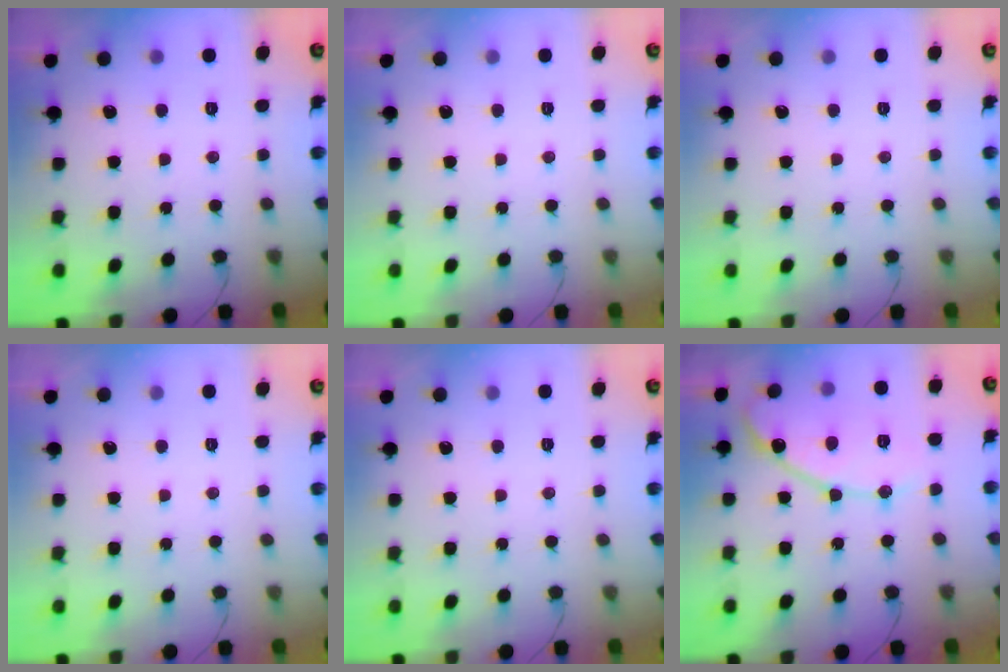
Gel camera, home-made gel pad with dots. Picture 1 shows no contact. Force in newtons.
{"total": 0.0}
{"total": 0.0}
{"total": 0.0}
{"total": 0.0}
{"total": 13.4, "press": 13.4, "slide": 0.9}